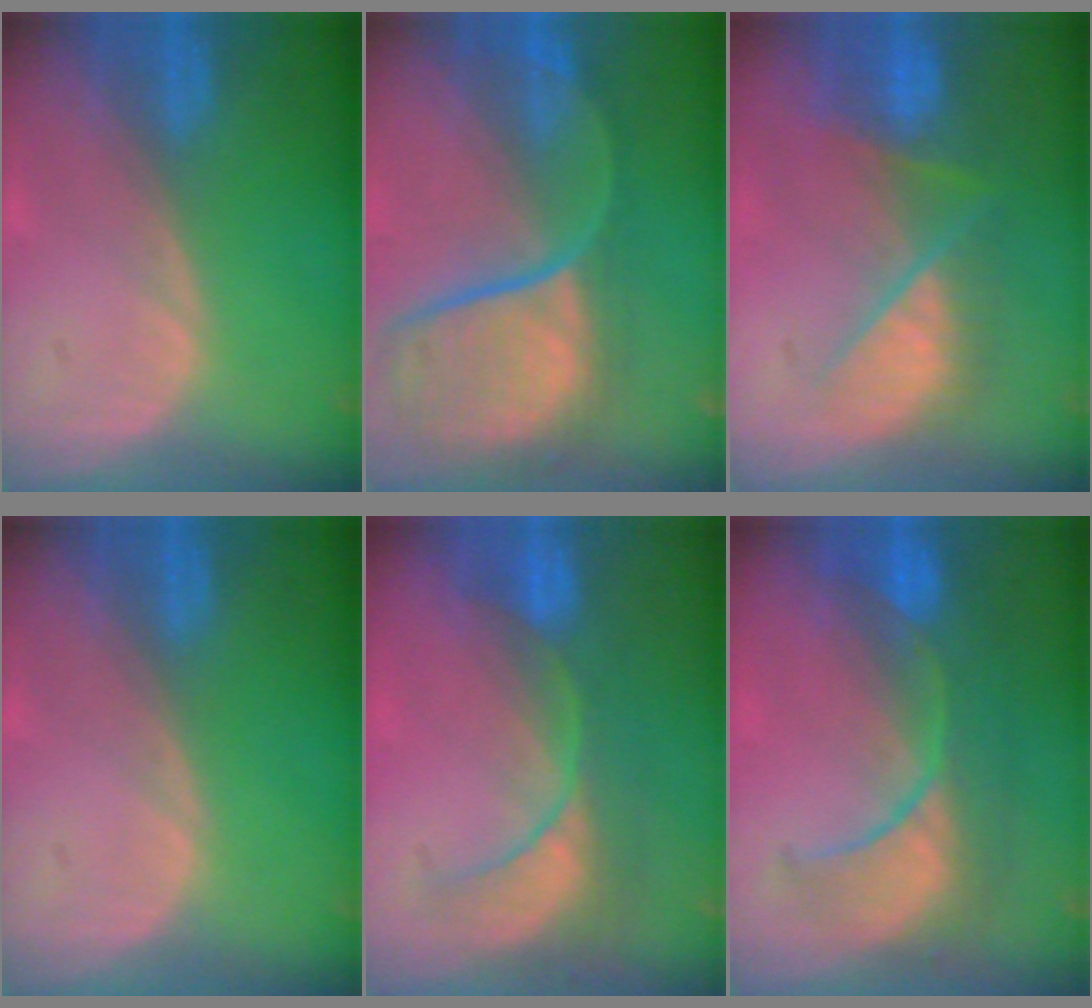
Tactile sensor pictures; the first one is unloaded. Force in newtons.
{"total": 11.6, "press": 9.9, "slide": 6.1}
{"total": 8.5, "press": 7.5, "slide": 4.1}
{"total": 0.0}
{"total": 8.6, "press": 7.8, "slide": 3.5}
{"total": 9.9, "press": 9.1, "slide": 3.9}